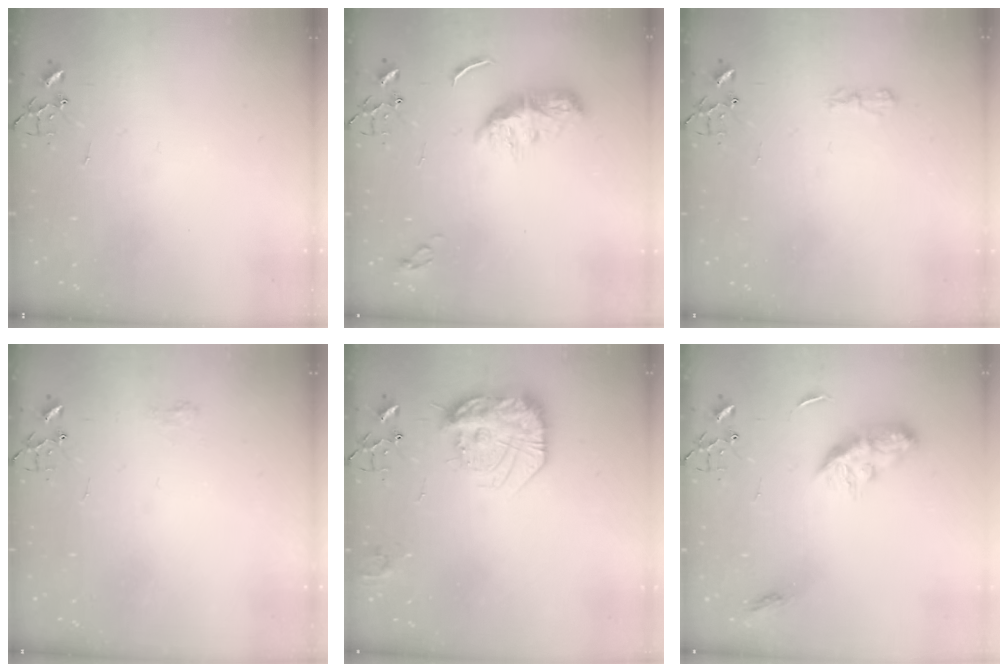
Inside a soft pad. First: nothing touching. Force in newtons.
{"total": 9.1, "press": 9.1, "slide": 0.2}
{"total": 5.4, "press": 5.4, "slide": 0.7}
{"total": 6.5, "press": 6.5, "slide": 0.6}
{"total": 19.0, "press": 18.9, "slide": 1.4}
{"total": 9.3, "press": 9.3, "slide": 0.3}